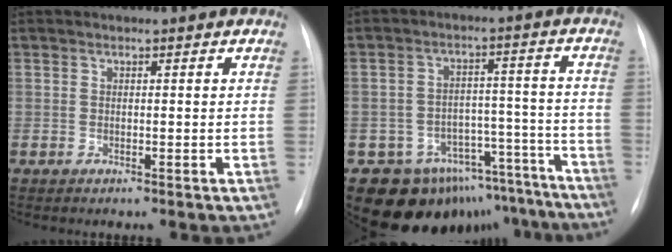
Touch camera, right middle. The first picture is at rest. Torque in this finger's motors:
{"motor_torque": [1.01, -1.13, 0.40, 0.07]}